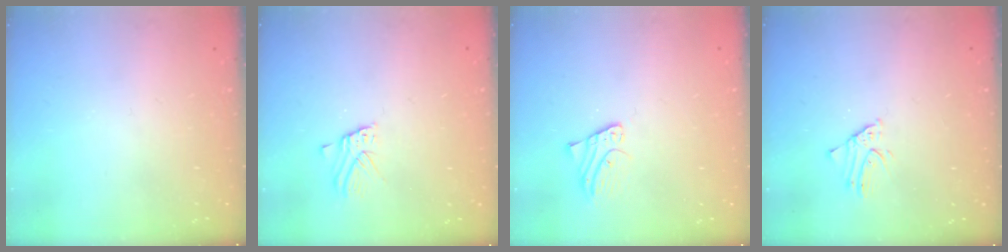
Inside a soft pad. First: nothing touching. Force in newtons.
{"total": 2.4, "press": 2.4, "slide": 0.2}
{"total": 3.1, "press": 3.1, "slide": 0.3}
{"total": 1.5, "press": 1.5, "slide": 0.1}